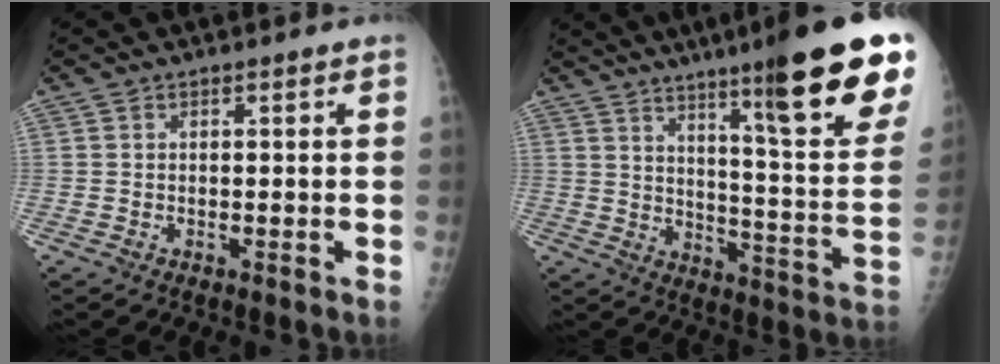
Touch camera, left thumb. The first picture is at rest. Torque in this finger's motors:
{"motor_torque": [2.72, 2.29, 1.34, -1.44, 0.32]}